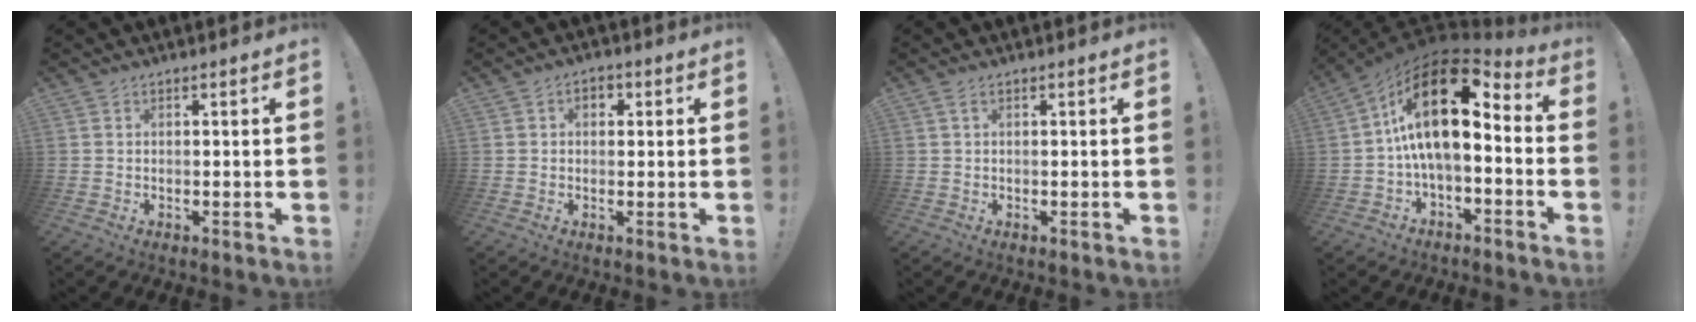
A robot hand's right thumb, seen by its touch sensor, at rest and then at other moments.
{"total": 3.1, "force": [0.6, 2.3, 2.0], "torque": [-0.025, 0.005, 0.008]}
{"total": 1.1, "force": [0.4, 0.3, 0.9], "torque": [-0.015, -0.001, 0.006]}
{"total": 18.9, "force": [3.5, 8.6, 16.5], "torque": [-0.295, -0.020, 0.061]}